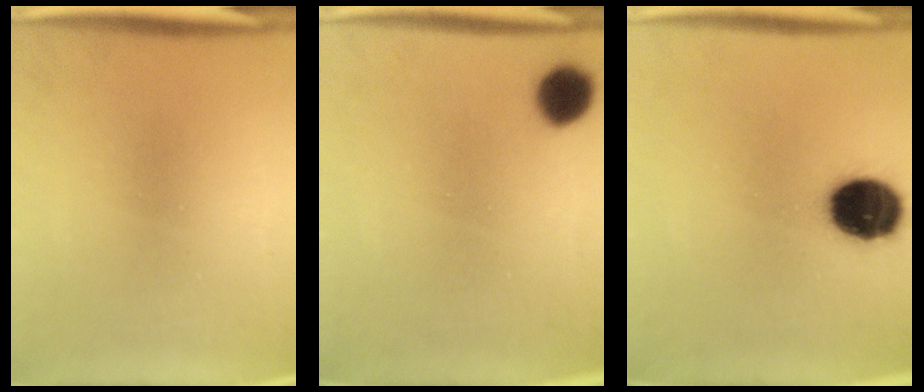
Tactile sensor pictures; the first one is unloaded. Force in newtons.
{"total": 7.3}
{"total": 15.4}